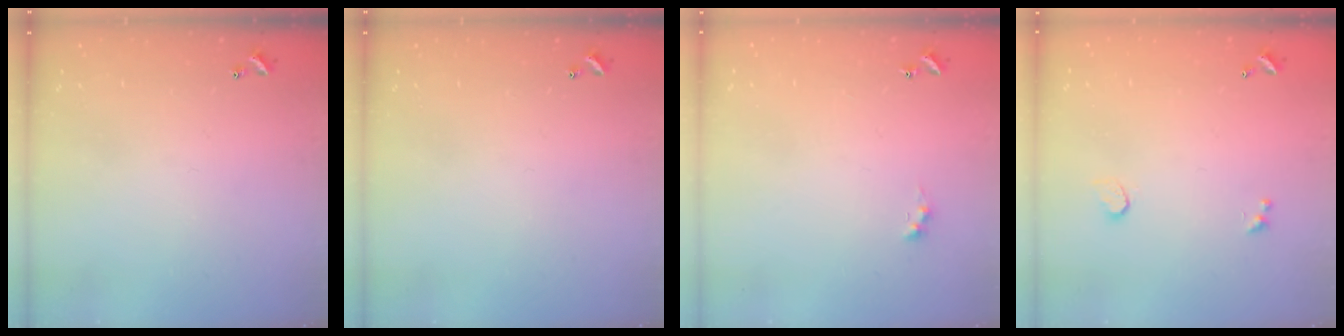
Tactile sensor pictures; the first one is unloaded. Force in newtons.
{"total": 0.0}
{"total": 0.8, "press": 0.7, "slide": 0.4}
{"total": 1.0, "press": 0.7, "slide": 0.7}